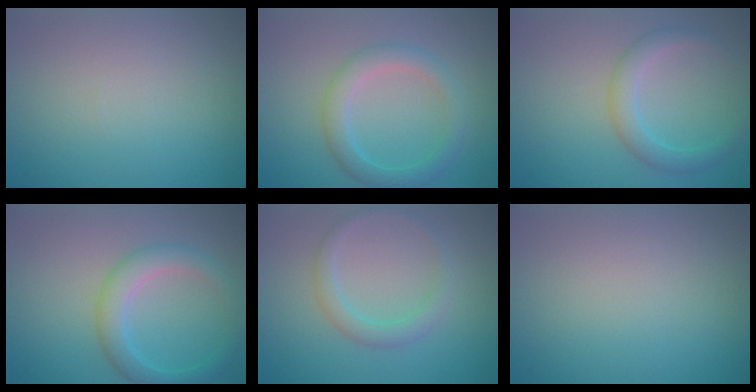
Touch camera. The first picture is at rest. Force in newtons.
{"total": 3.1, "press": 3.1, "slide": 0.2}
{"total": 2.4, "press": 2.4, "slide": 0.1}
{"total": 3.3, "press": 3.3, "slide": 0.2}
{"total": 2.0, "press": 2.0, "slide": 0.1}
{"total": 0.0}